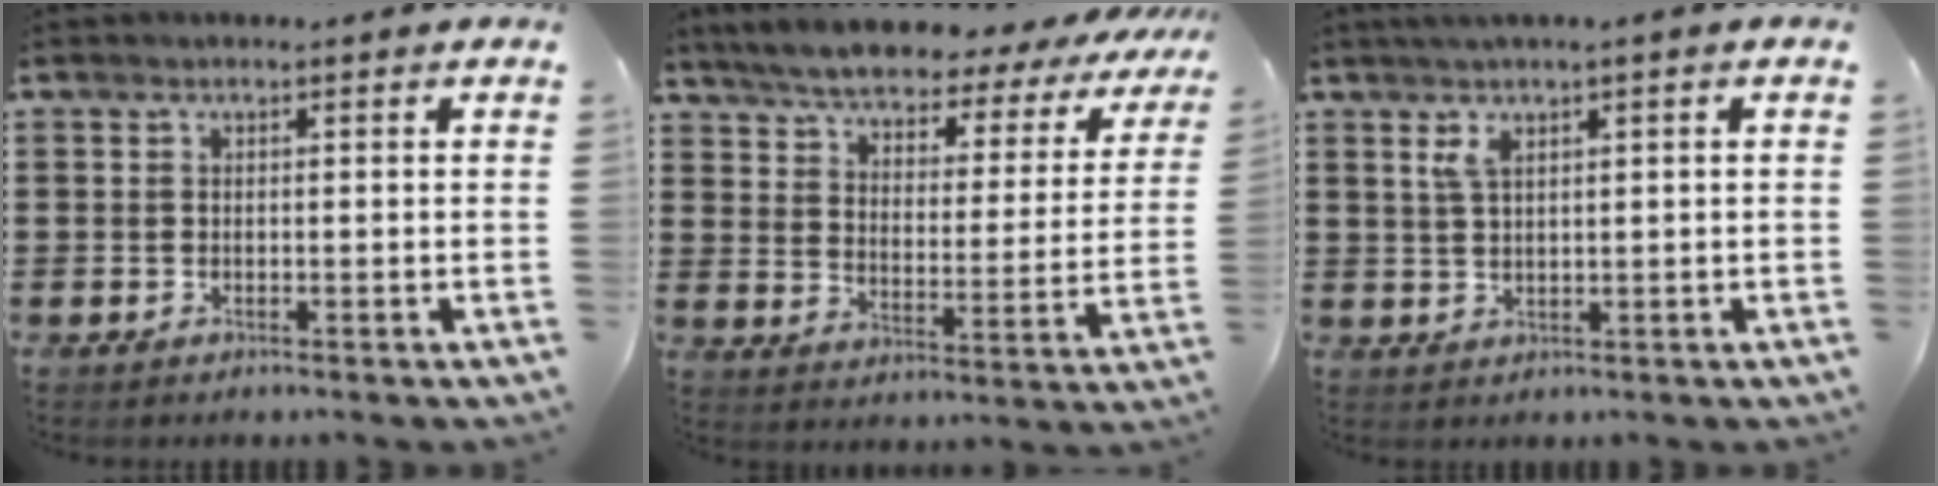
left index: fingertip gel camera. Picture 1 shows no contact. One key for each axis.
{"total": 5.2, "fx": 5.1, "fy": 0.5, "fz": 1.3, "tx": -0.054, "ty": -0.038, "tz": 0.082}
{"total": 3.0, "fx": 1.2, "fy": 0.6, "fz": 2.7, "tx": -0.056, "ty": 0.003, "tz": 0.021}